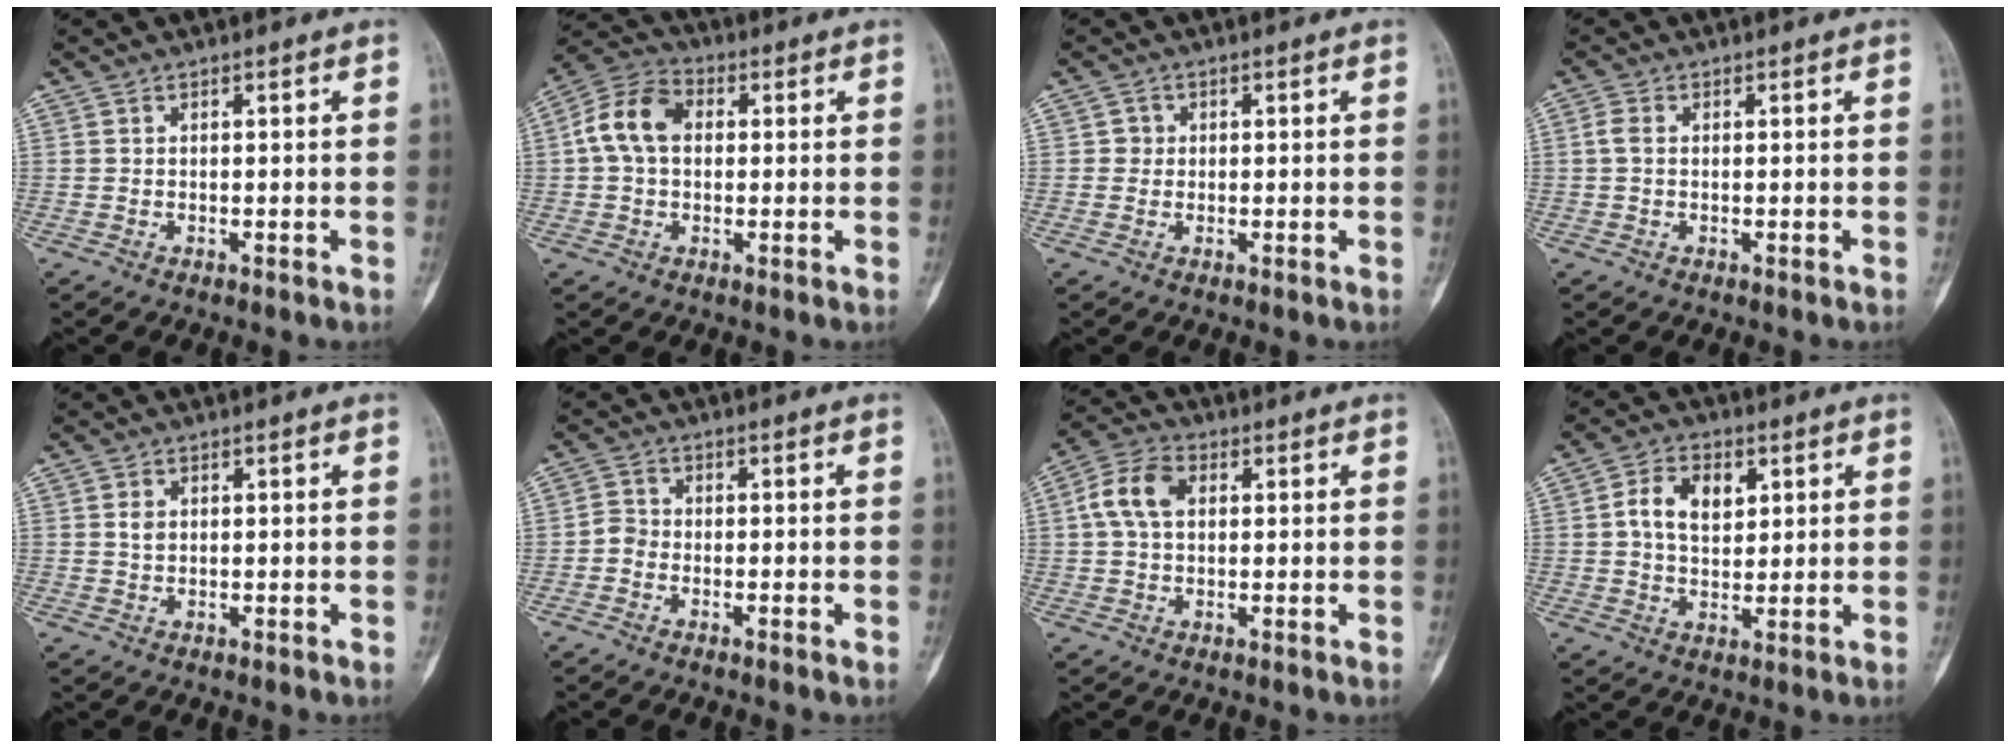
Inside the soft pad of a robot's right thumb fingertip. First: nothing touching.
{"total": 9.5, "force": [1.1, 6.7, 6.7], "torque": [-0.123, 0.030, 0.012]}
{"total": 1.5, "force": [0.1, 1.5, 0.2], "torque": [0.008, 0.005, -0.001]}
{"total": 2.2, "force": [0.2, 1.5, 1.6], "torque": [-0.038, 0.005, 0.000]}
{"total": 1.6, "force": [0.3, 1.2, 1.0], "torque": [-0.014, 0.000, 0.007]}
{"total": 2.4, "force": [-1.2, 1.7, 1.3], "torque": [-0.017, 0.006, -0.034]}
{"total": 7.5, "force": [1.4, 5.0, 5.4], "torque": [-0.104, 0.021, 0.022]}
{"total": 7.9, "force": [2.1, 5.3, 5.5], "torque": [-0.076, 0.000, 0.034]}